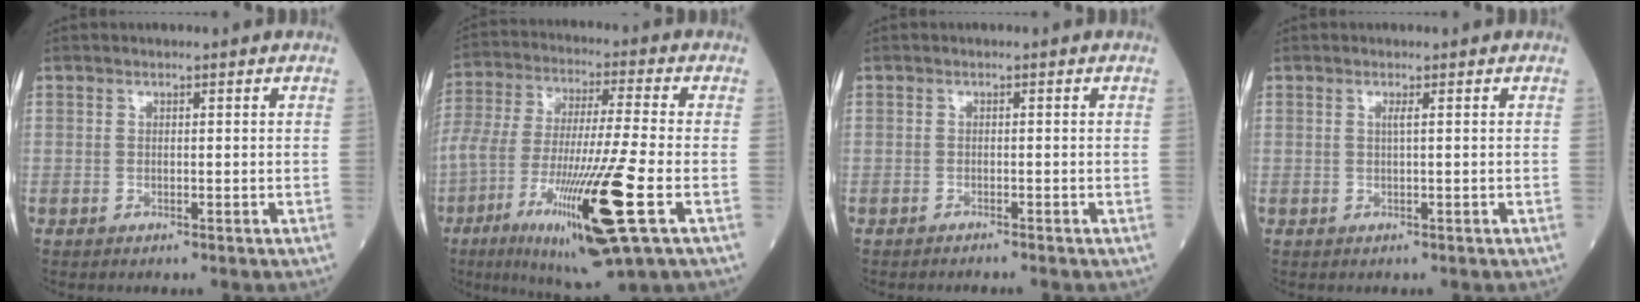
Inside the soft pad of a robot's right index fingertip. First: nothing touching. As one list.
[{"total": 20.2, "force": [-8.1, 1.1, 18.5], "torque": [-0.371, -0.045, -0.147]}, {"total": 1.2, "force": [-1.1, 0.0, 0.4], "torque": [-0.007, 0.001, -0.016]}, {"total": 0.8, "force": [0.2, -0.2, 0.8], "torque": [-0.016, 0.001, 0.003]}]